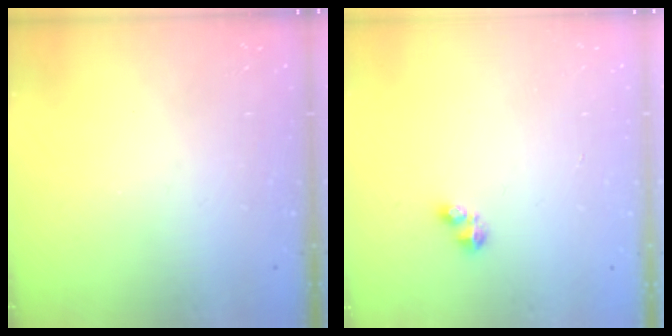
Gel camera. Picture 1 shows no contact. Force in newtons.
{"total": 2.8, "press": 2.8, "slide": 0.4}